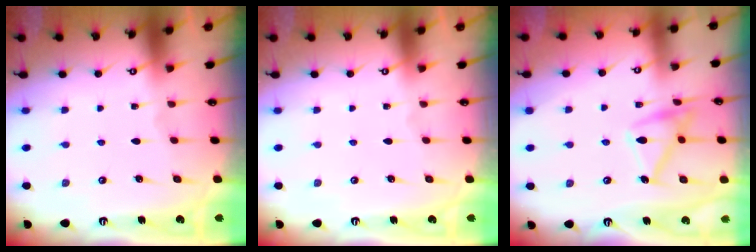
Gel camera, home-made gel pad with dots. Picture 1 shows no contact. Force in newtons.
{"total": 0.0}
{"total": 16.0, "press": 16.0, "slide": 1.0}